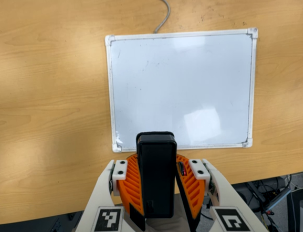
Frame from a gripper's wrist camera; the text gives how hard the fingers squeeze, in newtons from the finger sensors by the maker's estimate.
{"total": 10.8, "left": 9.9, "right": 11.8}